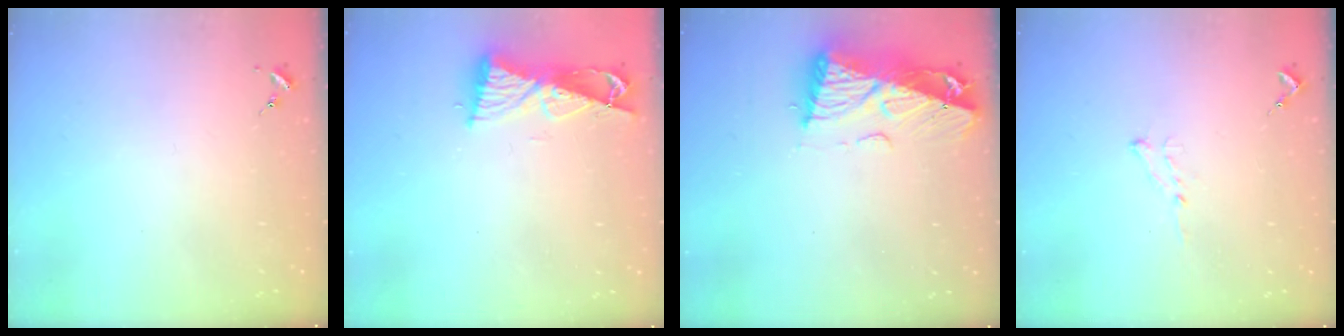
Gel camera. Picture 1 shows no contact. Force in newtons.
{"total": 8.5, "press": 8.4, "slide": 1.0}
{"total": 12.8, "press": 12.8, "slide": 1.2}
{"total": 7.0, "press": 6.9, "slide": 0.8}